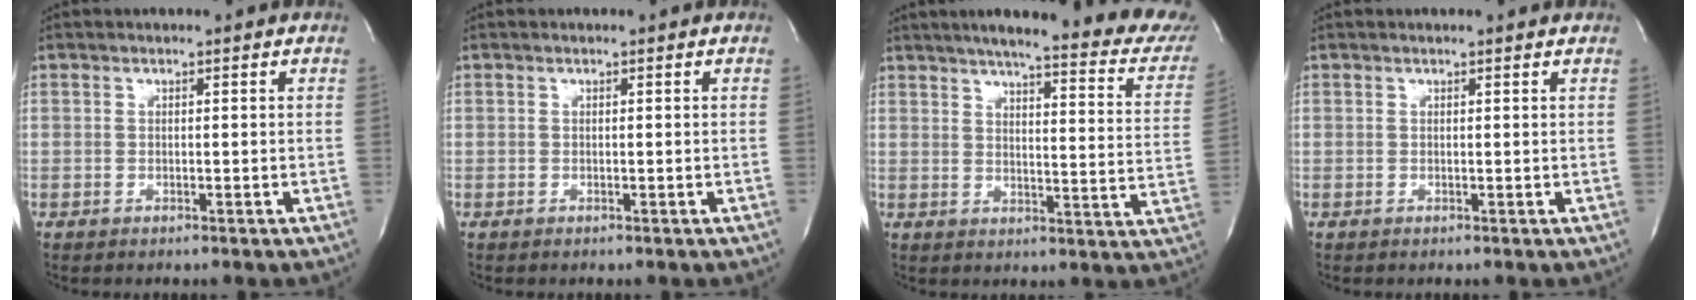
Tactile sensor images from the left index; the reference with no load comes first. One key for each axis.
{"total": 0.0}
{"total": 25.4, "fx": 21.4, "fy": 3.0, "fz": 13.2, "tx": -0.182, "ty": -0.052, "tz": 0.246}
{"total": 1.7, "fx": 1.6, "fy": 0.1, "fz": 0.5, "tx": -0.013, "ty": 0.003, "tz": 0.012}